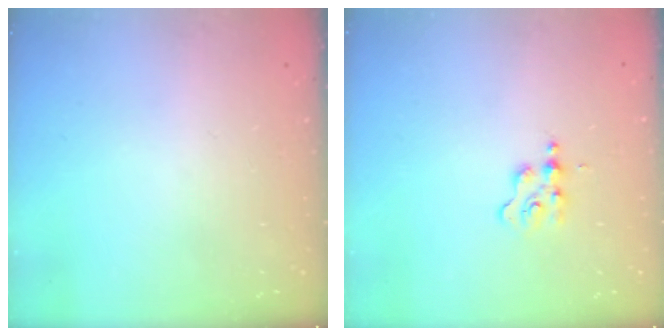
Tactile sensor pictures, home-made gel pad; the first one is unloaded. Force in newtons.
{"total": 1.9, "press": 1.9, "slide": 0.2}